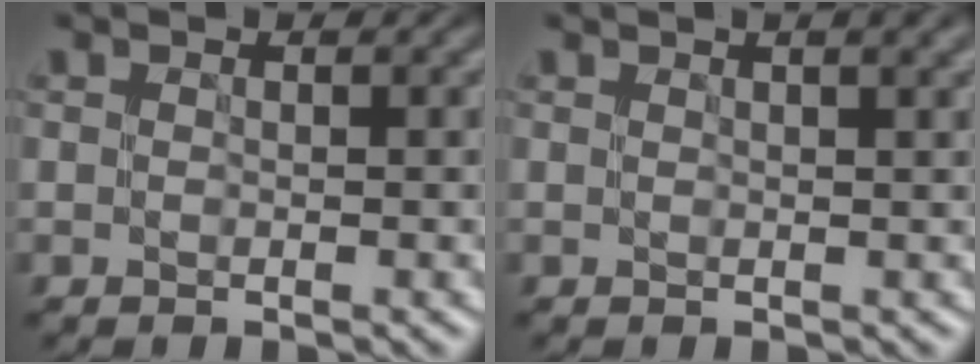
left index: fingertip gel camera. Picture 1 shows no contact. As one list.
[{"total": 1.6, "force": [1.0, 0.2, 1.2], "torque": [-0.016, 0.001, 0.013]}]